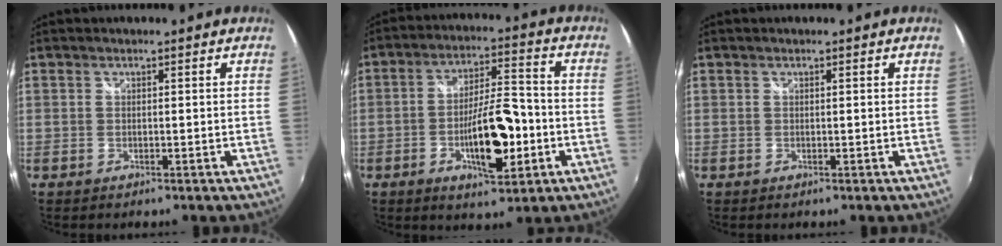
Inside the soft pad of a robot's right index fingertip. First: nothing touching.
{"total": 13.0, "force": [-3.9, 4.3, 11.6], "torque": [-0.199, 0.002, -0.058]}
{"total": 0.0}